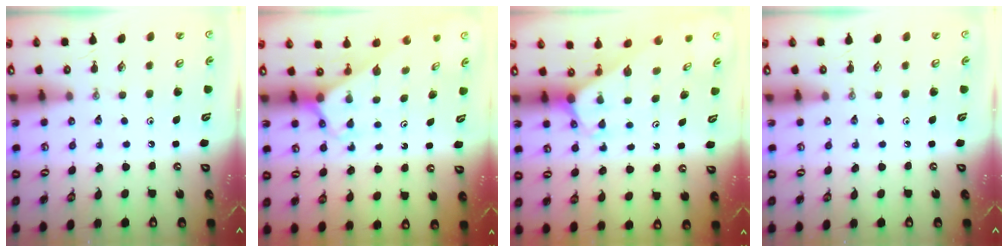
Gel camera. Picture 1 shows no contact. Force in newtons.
{"total": 2.5, "press": 2.5, "slide": 0.2}
{"total": 2.1, "press": 2.1, "slide": 0.1}
{"total": 0.0}